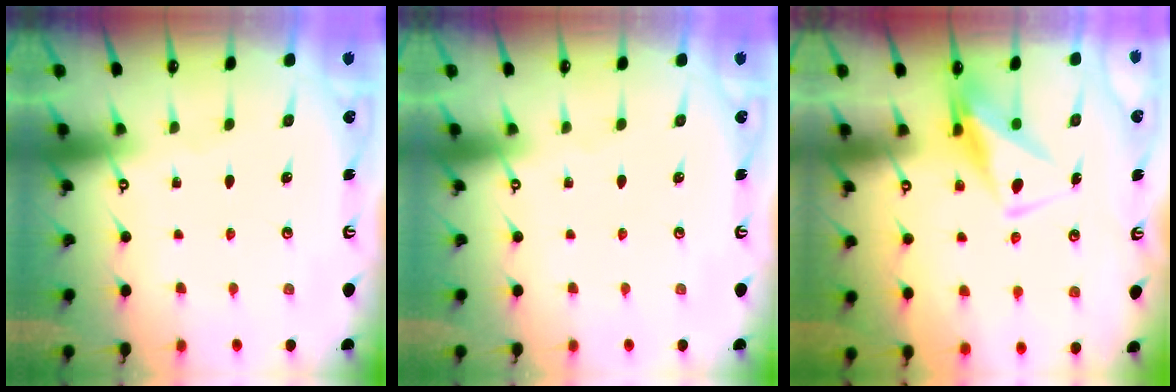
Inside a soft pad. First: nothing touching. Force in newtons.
{"total": 0.0}
{"total": 7.8, "press": 7.6, "slide": 1.4}